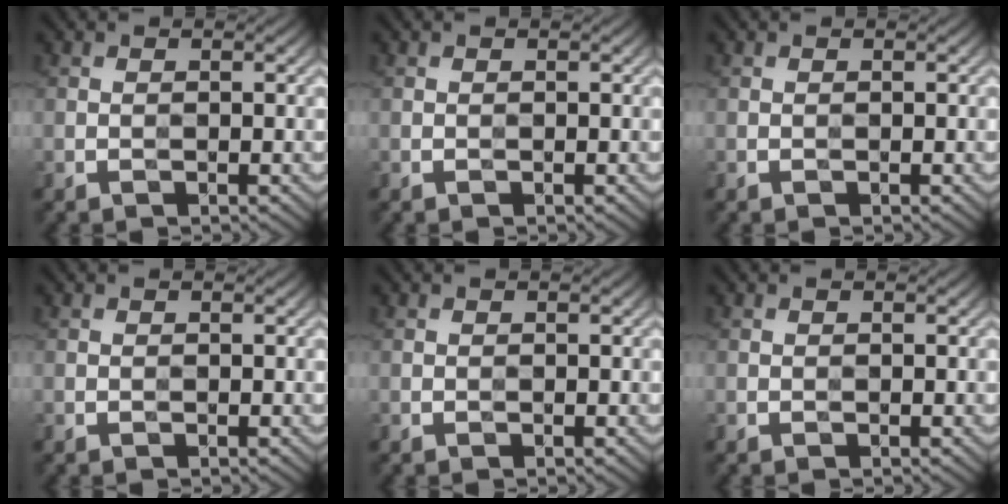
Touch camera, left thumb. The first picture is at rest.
{"total": 0.0}
{"total": 0.0}
{"total": 0.0}
{"total": 0.0}
{"total": 0.0}